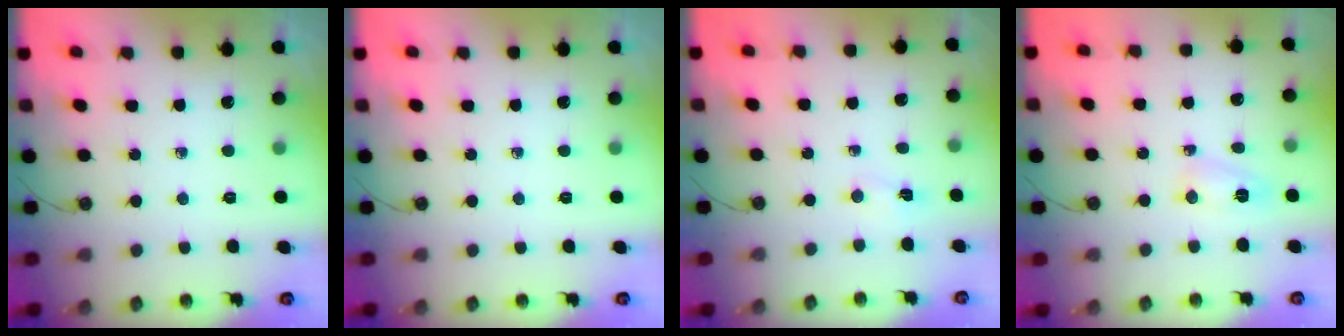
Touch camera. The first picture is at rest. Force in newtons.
{"total": 0.0}
{"total": 3.8, "press": 0.5, "slide": 3.8}
{"total": 3.5, "press": 3.4, "slide": 1.0}